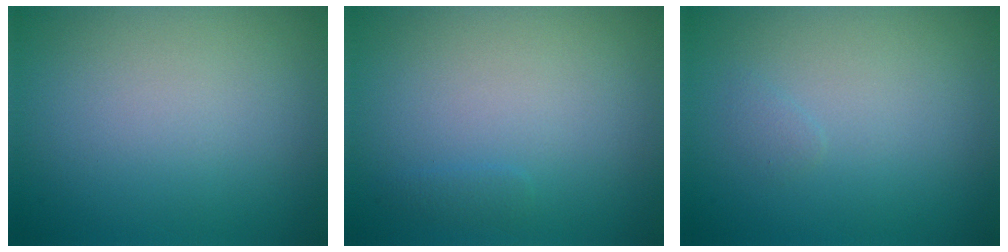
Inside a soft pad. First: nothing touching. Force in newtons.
{"total": 0.6, "press": 0.6, "slide": 0.0}
{"total": 0.5, "press": 0.5, "slide": 0.0}